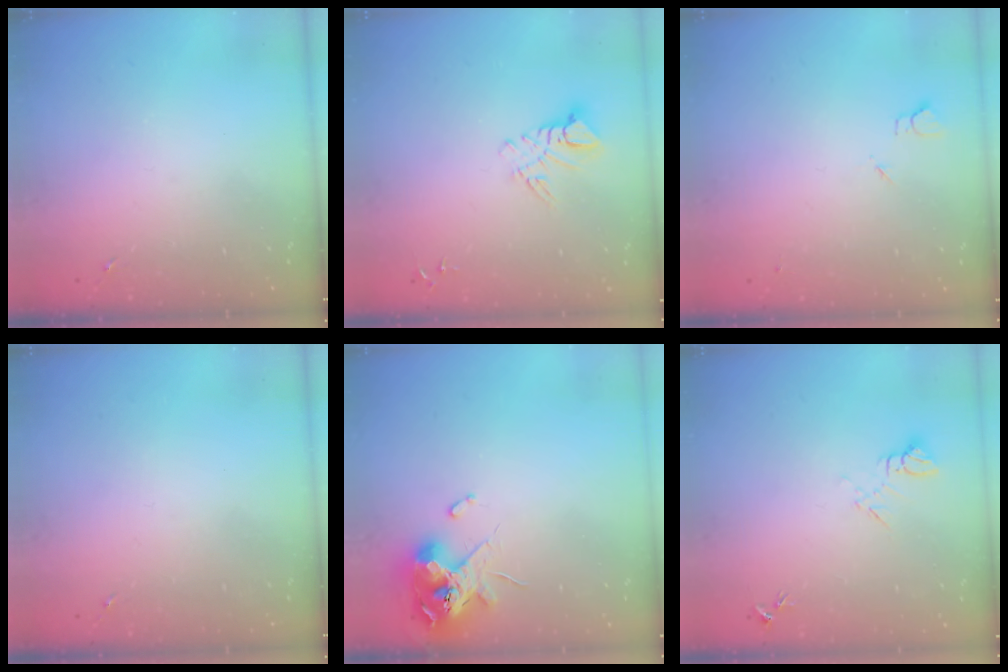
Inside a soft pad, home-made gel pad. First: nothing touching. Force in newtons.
{"total": 7.5, "press": 7.5, "slide": 0.7}
{"total": 2.7, "press": 2.6, "slide": 0.3}
{"total": 0.0}
{"total": 11.9, "press": 11.8, "slide": 1.5}
{"total": 5.8, "press": 5.7, "slide": 0.7}